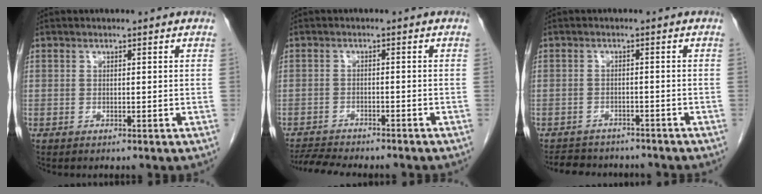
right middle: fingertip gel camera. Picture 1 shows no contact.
{"total": 8.2, "force": [-7.5, 1.0, 2.9], "torque": [-0.045, -0.008, -0.115]}
{"total": 8.0, "force": [-7.3, 2.8, 1.8], "torque": [-0.032, 0.003, -0.095]}